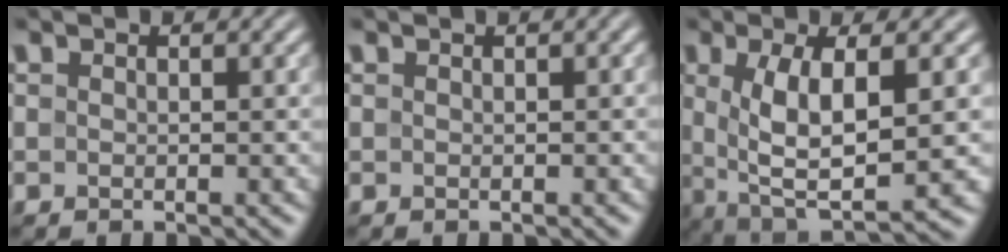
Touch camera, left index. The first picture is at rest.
{"total": 0.8, "force": [0.4, 0.2, 0.7], "torque": [-0.011, 0.006, 0.002]}
{"total": 8.1, "force": [0.7, 2.7, 7.6], "torque": [-0.141, -0.008, 0.015]}